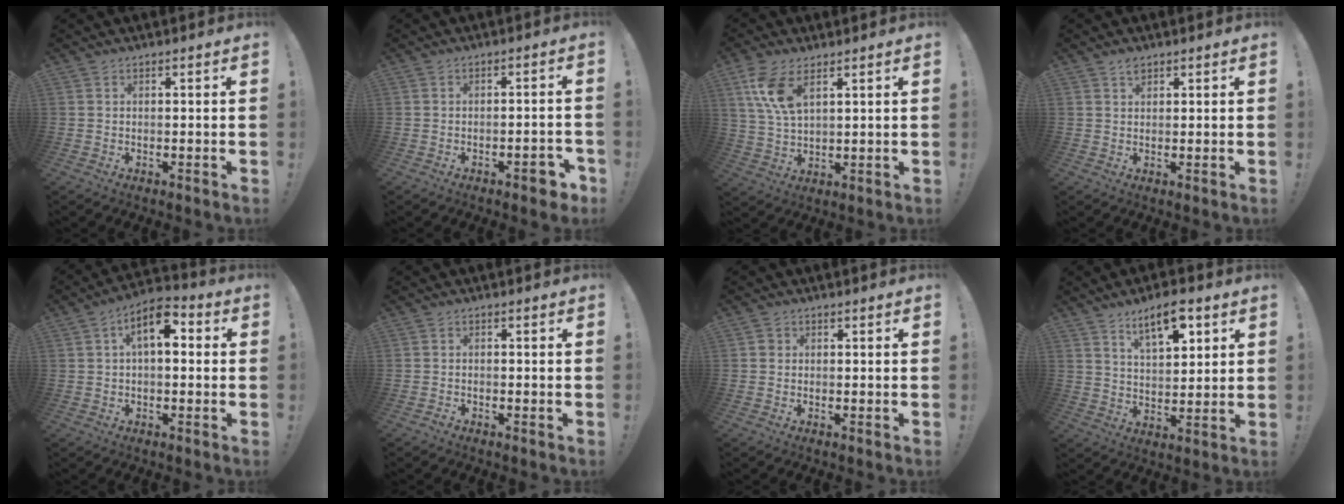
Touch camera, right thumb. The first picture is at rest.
{"total": 5.2, "force": [-3.2, 1.4, 3.9], "torque": [-0.053, 0.015, -0.049]}
{"total": 9.8, "force": [5.2, 4.5, 6.9], "torque": [-0.154, -0.011, 0.099]}
{"total": 1.9, "force": [1.4, 1.0, 0.8], "torque": [-0.002, -0.009, 0.023]}
{"total": 8.8, "force": [2.4, 4.3, 7.2], "torque": [-0.107, -0.008, 0.041]}
{"total": 1.2, "force": [-1.1, 0.2, 0.4], "torque": [-0.013, 0.004, -0.018]}
{"total": 1.2, "force": [0.4, 1.2, 0.2], "torque": [-0.004, 0.003, 0.007]}
{"total": 10.2, "force": [6.1, 4.0, 7.1], "torque": [-0.103, -0.027, 0.104]}